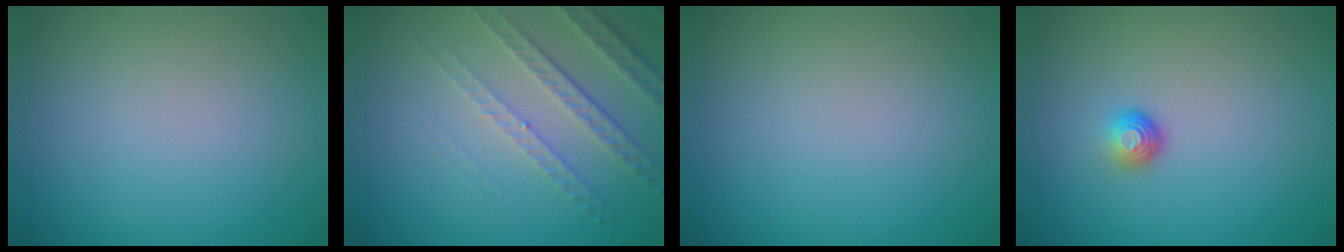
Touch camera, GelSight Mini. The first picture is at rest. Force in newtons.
{"total": 4.7, "press": 3.2, "slide": 3.4}
{"total": 0.0}
{"total": 1.6, "press": 1.0, "slide": 1.3}